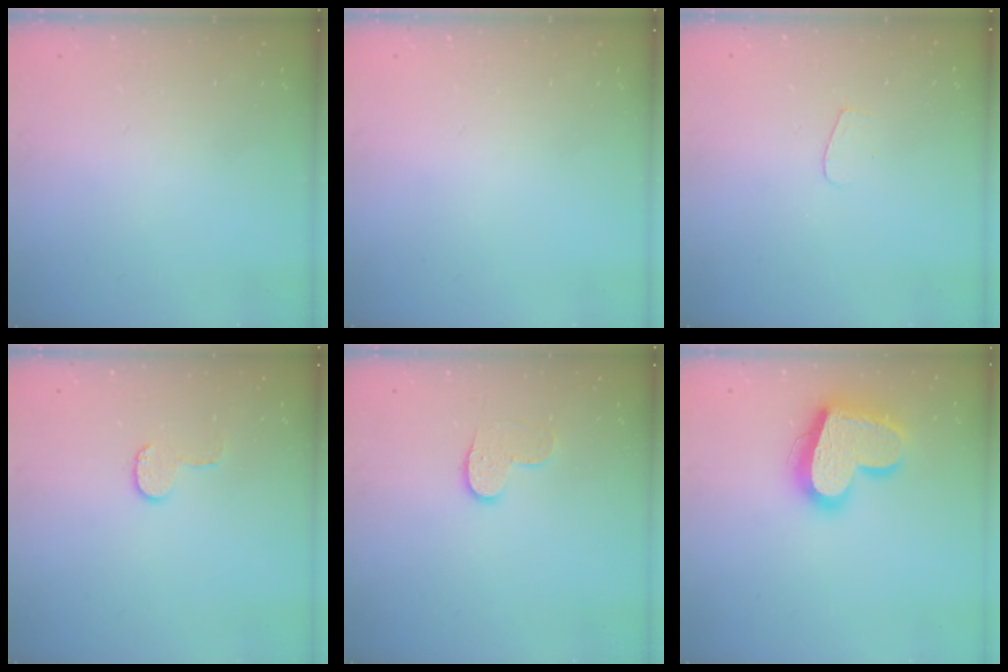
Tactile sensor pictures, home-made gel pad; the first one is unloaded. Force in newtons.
{"total": 0.0}
{"total": 3.6, "press": 3.6, "slide": 0.3}
{"total": 5.9, "press": 5.9, "slide": 0.4}
{"total": 8.2, "press": 8.2, "slide": 0.3}
{"total": 20.5, "press": 20.4, "slide": 1.7}